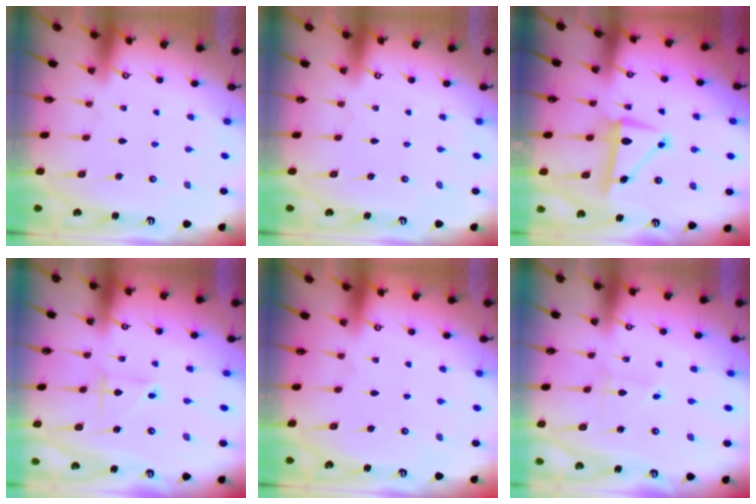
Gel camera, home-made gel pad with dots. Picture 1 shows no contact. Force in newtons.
{"total": 0.0}
{"total": 7.3, "press": 6.9, "slide": 2.4}
{"total": 3.2, "press": 3.2, "slide": 0.4}
{"total": 0.0}
{"total": 2.0, "press": 2.0, "slide": 0.2}